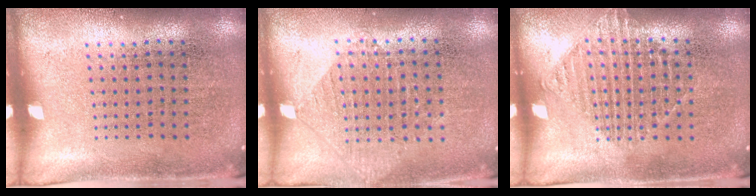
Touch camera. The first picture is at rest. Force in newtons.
{"total": 1.0, "press": 0.9, "slide": 0.4}
{"total": 1.1, "press": 1.1, "slide": 0.3}